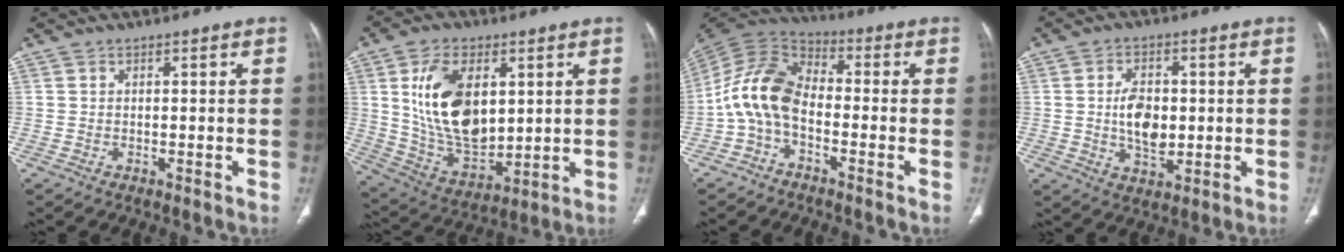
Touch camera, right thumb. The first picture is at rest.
{"total": 18.2, "force": [4.4, 10.7, 14.1], "torque": [-0.227, -0.023, 0.097]}
{"total": 11.8, "force": [-2.7, 7.4, 8.8], "torque": [-0.167, 0.051, -0.067]}
{"total": 8.0, "force": [0.2, 4.9, 6.3], "torque": [-0.095, -0.004, 0.005]}